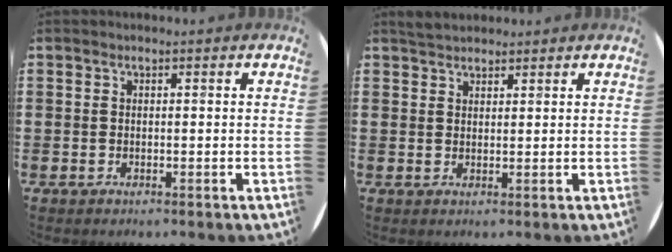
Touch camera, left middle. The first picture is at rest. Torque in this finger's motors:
{"motor_torque": [0.36, -0.33, 0.02, 0.03]}